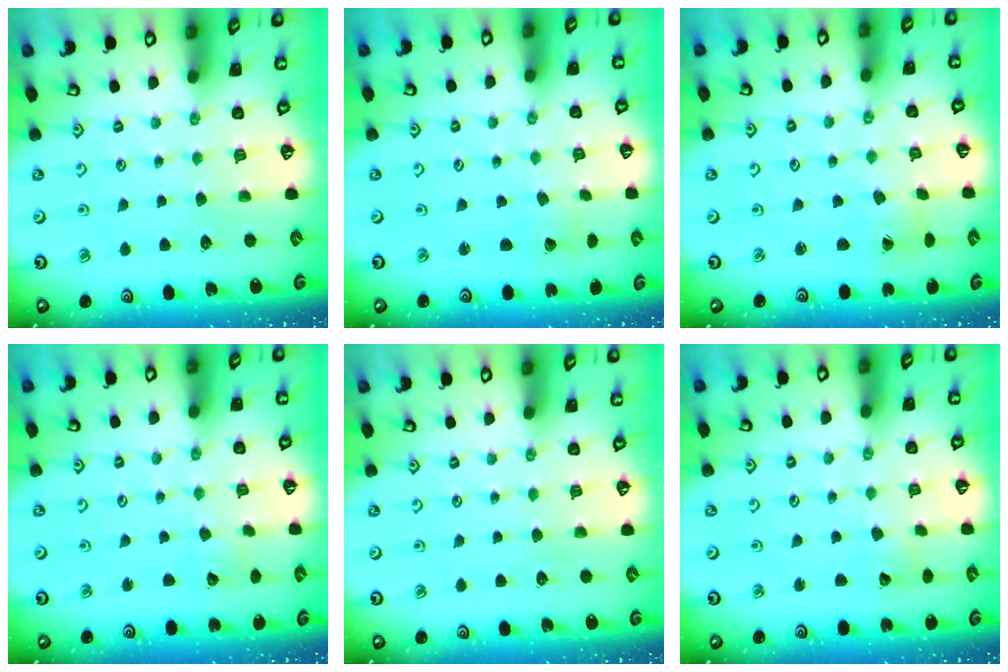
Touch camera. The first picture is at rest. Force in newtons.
{"total": 1.5, "press": 1.5, "slide": 0.2}
{"total": 0.6, "press": 0.6, "slide": 0.2}
{"total": 2.4, "press": 2.4, "slide": 0.2}
{"total": 0.0}
{"total": 2.6, "press": 2.6, "slide": 0.3}